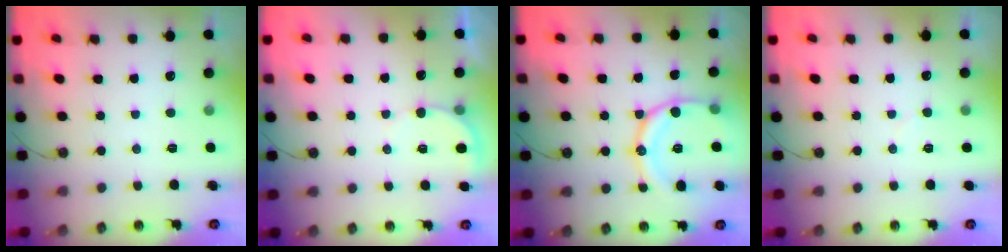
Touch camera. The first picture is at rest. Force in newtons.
{"total": 4.3, "press": 4.2, "slide": 0.4}
{"total": 15.4, "press": 15.4, "slide": 0.7}
{"total": 3.4, "press": 3.3, "slide": 0.4}